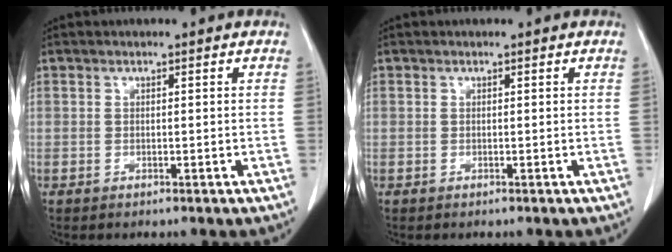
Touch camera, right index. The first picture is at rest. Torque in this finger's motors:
{"motor_torque": [0.01, 0.00, 0.00, 0.00]}